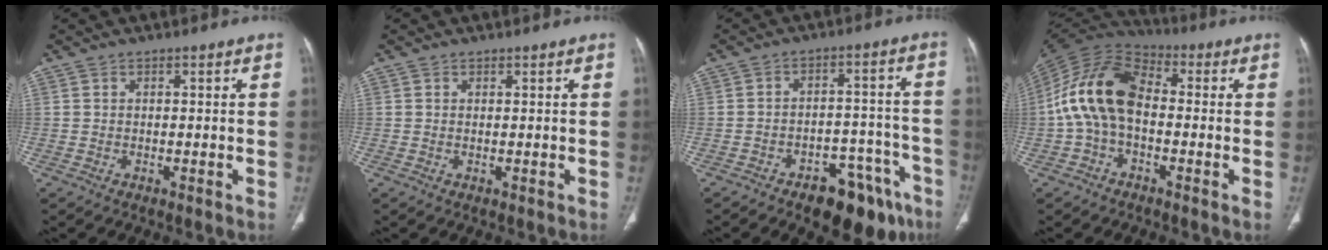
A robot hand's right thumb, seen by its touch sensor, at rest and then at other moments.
{"total": 0.0}
{"total": 14.1, "force": [-9.3, 6.6, 8.2], "torque": [-0.069, 0.076, -0.126]}
{"total": 14.2, "force": [-0.8, 8.9, 11.1], "torque": [-0.209, 0.035, -0.027]}